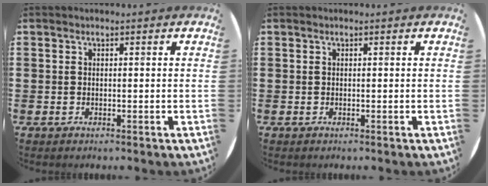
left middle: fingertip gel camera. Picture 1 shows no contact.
{"total": 0.0}